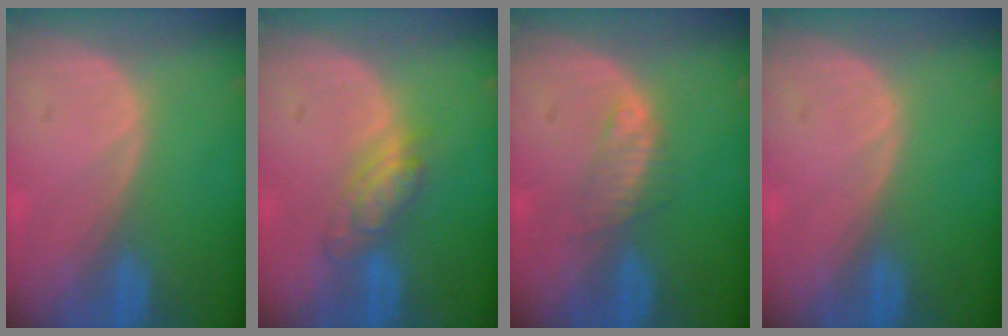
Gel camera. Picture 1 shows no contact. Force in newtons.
{"total": 5.4, "press": 4.7, "slide": 2.7}
{"total": 2.5, "press": 2.4, "slide": 0.3}
{"total": 0.0}